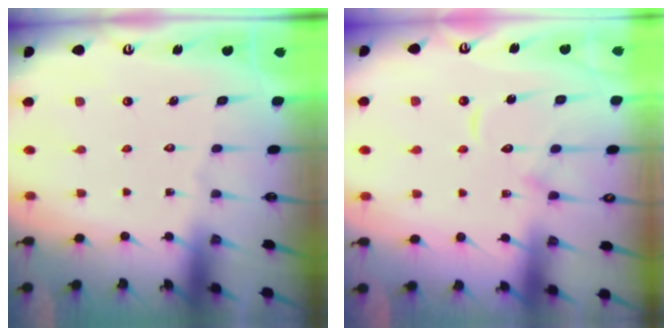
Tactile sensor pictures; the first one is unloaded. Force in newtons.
{"total": 9.5, "press": 9.5, "slide": 0.8}